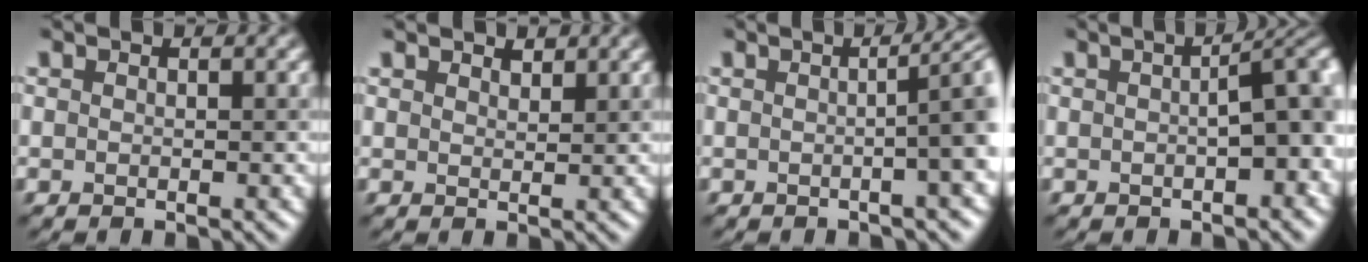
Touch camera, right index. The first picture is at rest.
{"total": 1.3, "force": [1.2, 0.2, 0.0], "torque": [-0.001, 0.005, 0.028]}
{"total": 4.8, "force": [0.0, 1.2, 4.6], "torque": [-0.028, 0.020, 0.002]}
{"total": 5.6, "force": [0.2, 1.7, 5.4], "torque": [-0.037, 0.021, 0.009]}